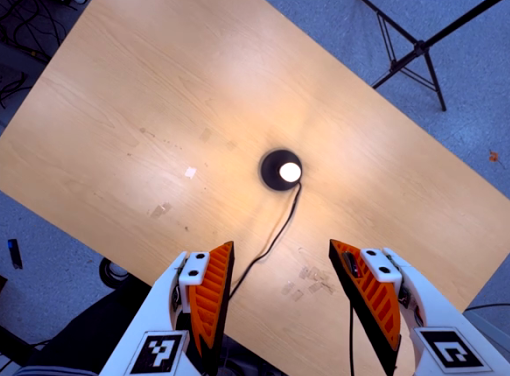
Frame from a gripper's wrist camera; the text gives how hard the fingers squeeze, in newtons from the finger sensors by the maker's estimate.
{"total": 0.0}